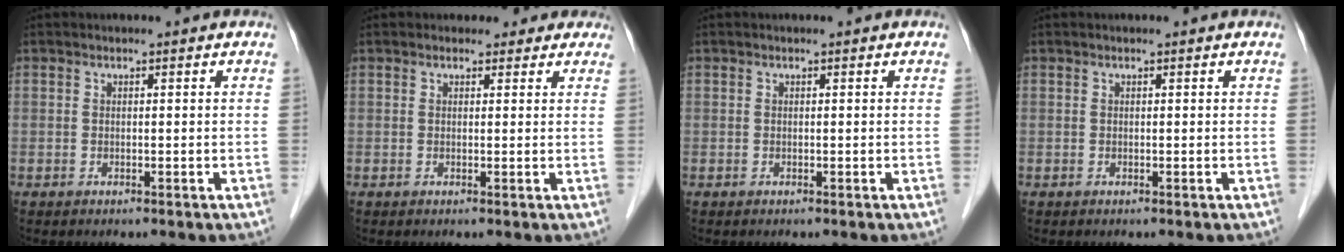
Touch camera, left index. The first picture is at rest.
{"total": 3.6, "force": [3.0, 2.0, 0.1], "torque": [0.018, 0.003, 0.022]}
{"total": 0.0}
{"total": 0.0}